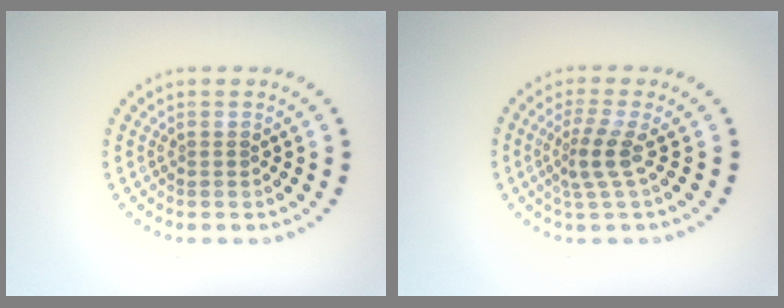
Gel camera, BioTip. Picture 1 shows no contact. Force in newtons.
{"total": 2.6, "press": 1.9, "slide": 1.9}